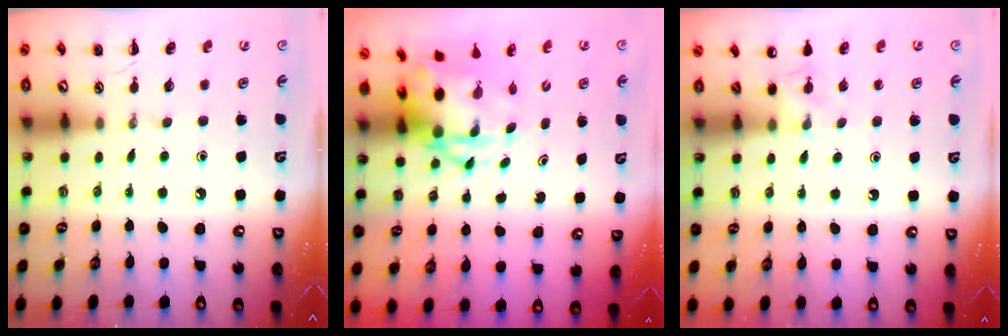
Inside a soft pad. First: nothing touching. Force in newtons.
{"total": 5.2, "press": 5.0, "slide": 1.4}
{"total": 4.0, "press": 3.7, "slide": 1.3}